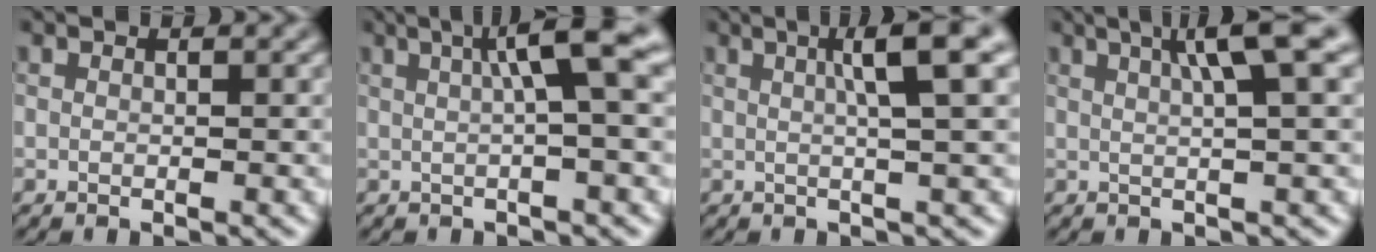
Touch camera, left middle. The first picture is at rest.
{"total": 5.8, "force": [1.4, 0.9, 5.5], "torque": [-0.075, 0.019, 0.019]}
{"total": 5.4, "force": [1.4, 0.8, 5.2], "torque": [-0.069, 0.017, 0.020]}
{"total": 5.5, "force": [2.0, 0.8, 5.0], "torque": [-0.068, 0.014, 0.031]}